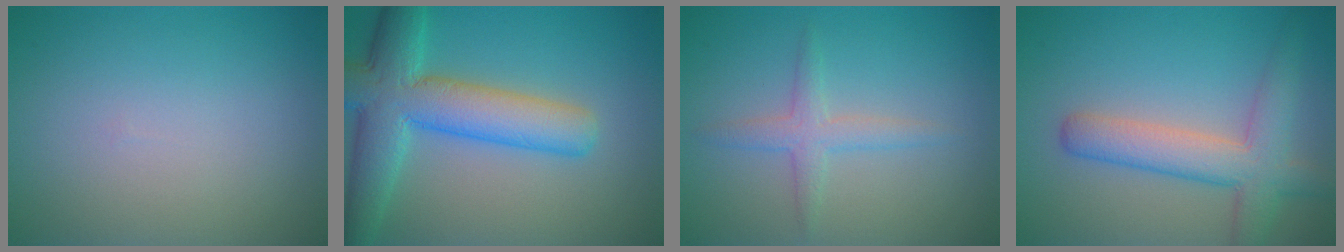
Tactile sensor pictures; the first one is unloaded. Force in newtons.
{"total": 8.2, "press": 8.2, "slide": 0.4}
{"total": 2.2, "press": 2.2, "slide": 0.1}
{"total": 4.9, "press": 4.9, "slide": 0.2}